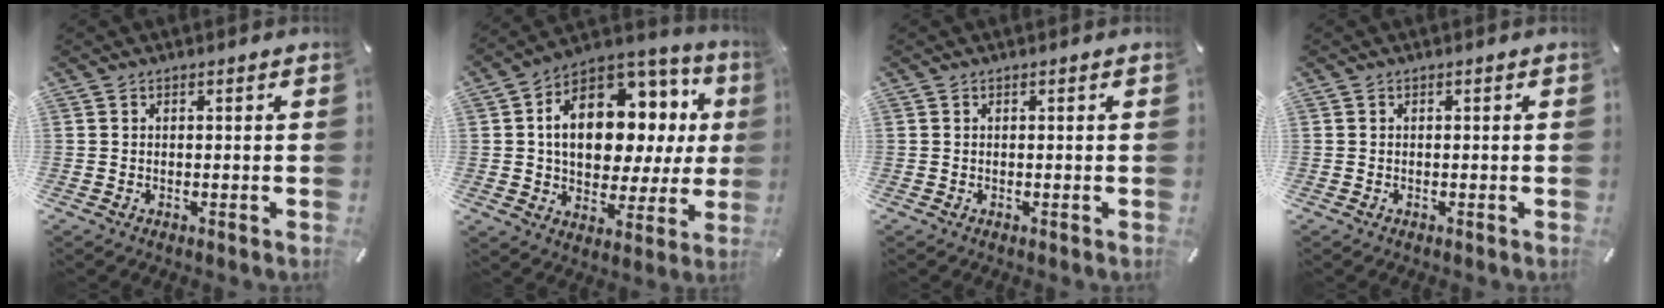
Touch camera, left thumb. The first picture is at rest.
{"total": 17.7, "force": [3.4, 12.1, 12.6], "torque": [-0.209, -0.018, 0.057]}
{"total": 0.0}
{"total": 0.0}